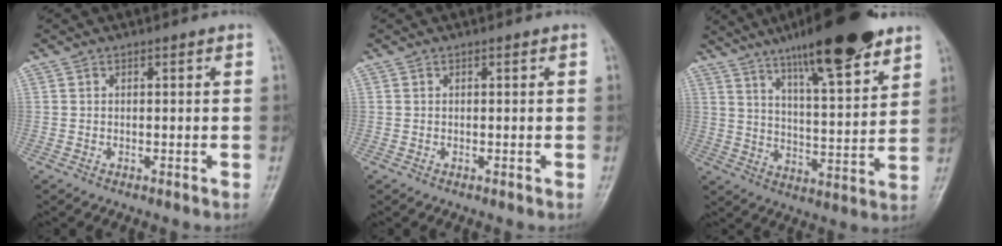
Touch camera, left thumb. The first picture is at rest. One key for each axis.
{"total": 0.0}
{"total": 19.4, "fx": 13.3, "fy": 3.7, "fz": 13.6, "tx": -0.187, "ty": -0.057, "tz": 0.211}